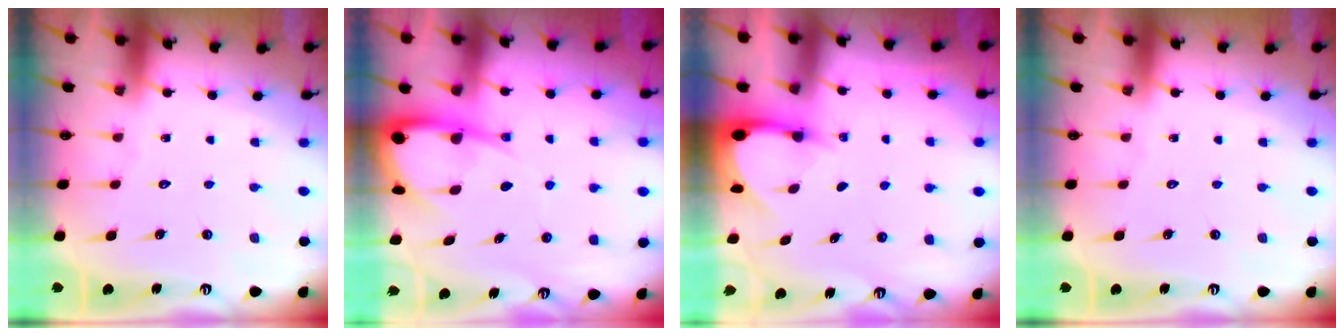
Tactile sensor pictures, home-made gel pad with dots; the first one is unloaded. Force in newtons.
{"total": 8.5, "press": 8.5, "slide": 0.9}
{"total": 3.6, "press": 3.6, "slide": 0.2}
{"total": 0.0}